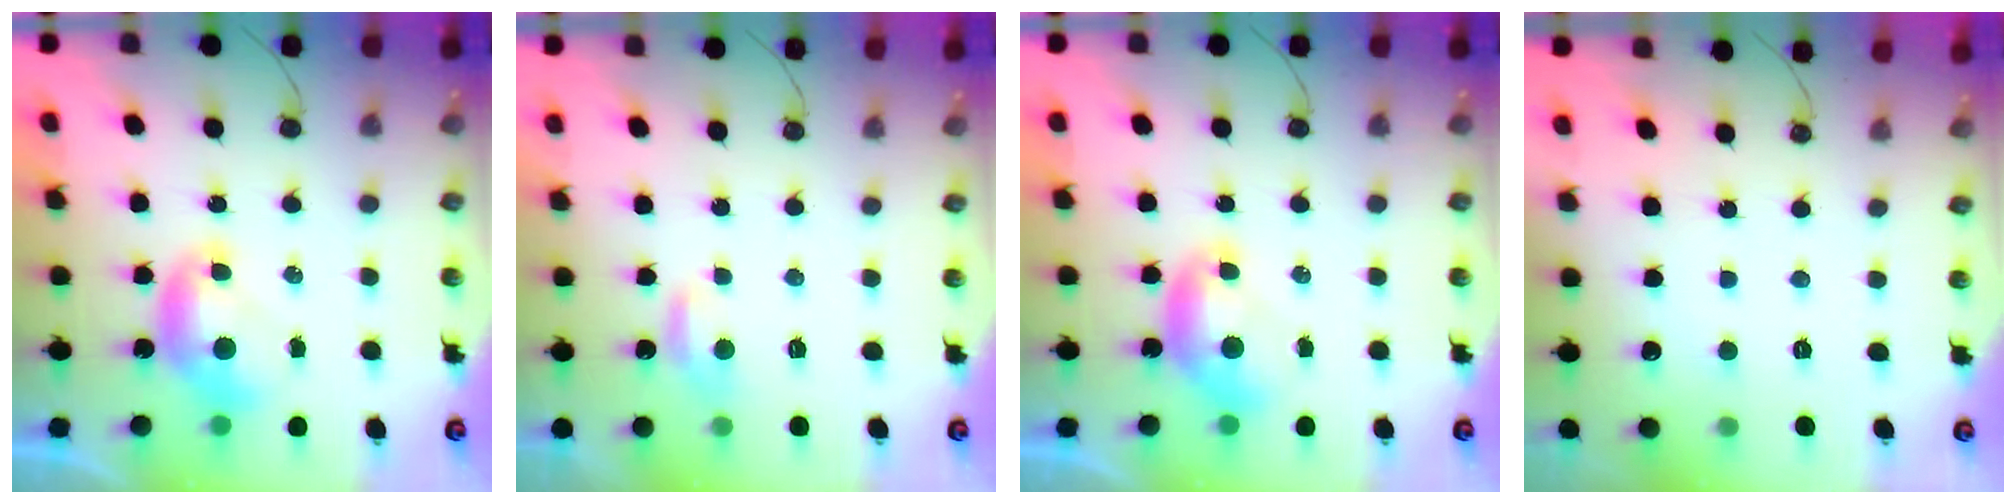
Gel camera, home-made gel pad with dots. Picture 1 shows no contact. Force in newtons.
{"total": 1.4, "press": 1.3, "slide": 0.5}
{"total": 0.0}
{"total": 2.8, "press": 2.8, "slide": 0.4}